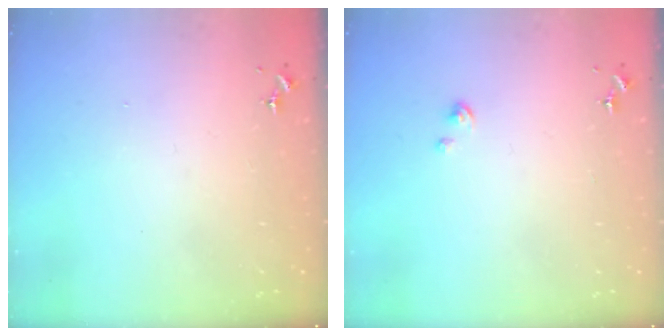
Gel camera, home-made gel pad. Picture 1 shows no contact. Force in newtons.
{"total": 1.0, "press": 1.0, "slide": 0.2}